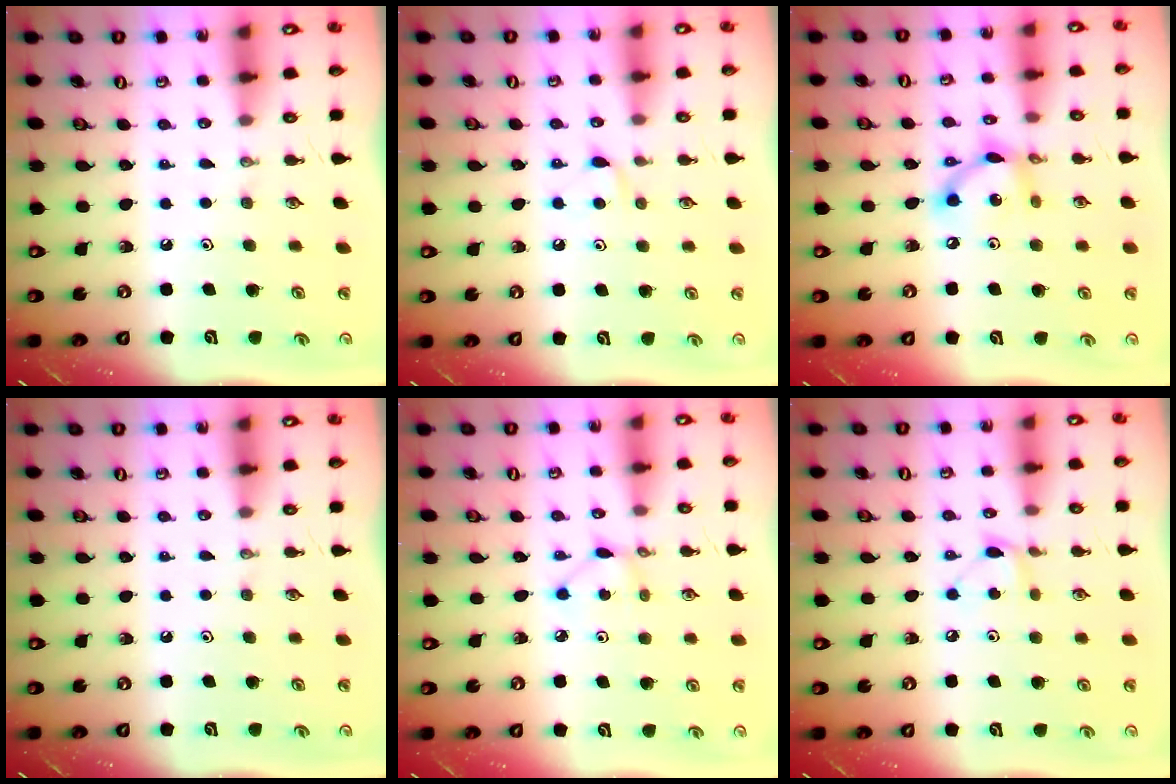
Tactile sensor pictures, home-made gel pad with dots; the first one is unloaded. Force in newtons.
{"total": 5.0, "press": 5.0, "slide": 0.7}
{"total": 9.8, "press": 9.8, "slide": 0.7}
{"total": 0.0}
{"total": 3.1, "press": 3.1, "slide": 0.4}
{"total": 4.7, "press": 4.7, "slide": 0.6}